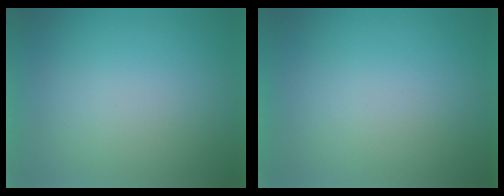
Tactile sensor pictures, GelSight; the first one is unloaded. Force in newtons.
{"total": 0.0}